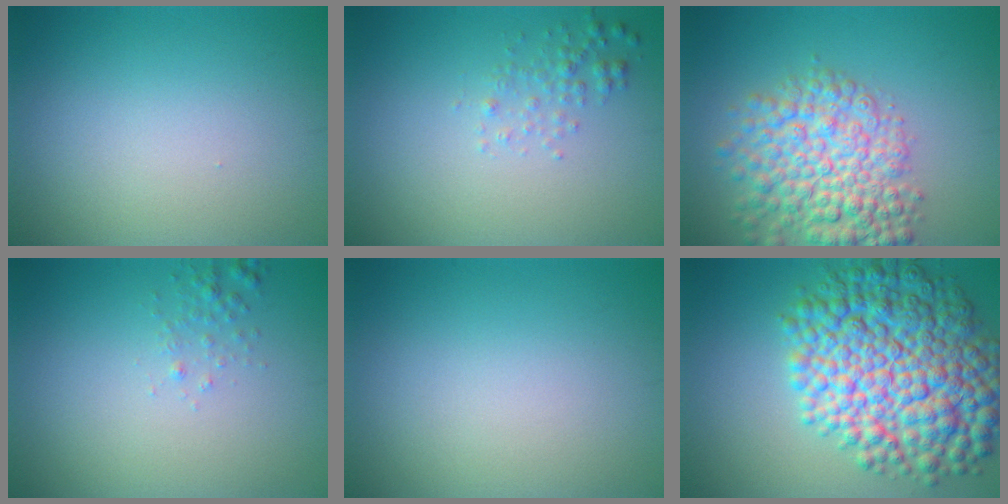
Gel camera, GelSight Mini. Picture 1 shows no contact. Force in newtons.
{"total": 1.5, "press": 1.5, "slide": 0.1}
{"total": 7.5, "press": 7.5, "slide": 0.3}
{"total": 0.9, "press": 0.9, "slide": 0.1}
{"total": 0.0}
{"total": 12.2, "press": 12.2, "slide": 0.2}